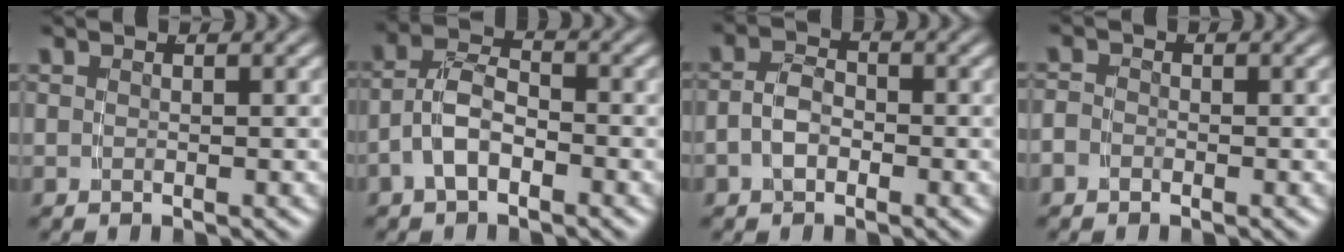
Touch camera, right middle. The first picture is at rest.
{"total": 4.6, "force": [-1.6, 3.0, 3.1], "torque": [-0.065, -0.015, -0.026]}
{"total": 3.4, "force": [-1.2, 2.4, 2.0], "torque": [-0.047, -0.010, -0.019]}
{"total": 1.6, "force": [-1.2, 1.0, 0.3], "torque": [-0.015, -0.013, -0.018]}